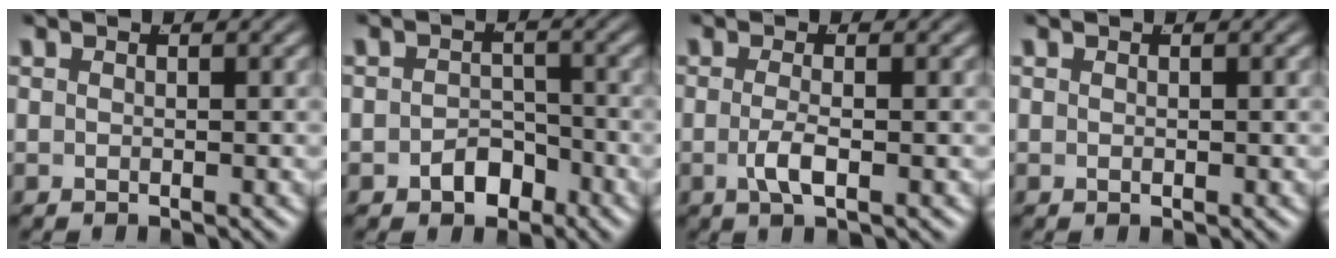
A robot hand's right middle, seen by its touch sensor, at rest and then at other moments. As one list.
[{"total": 2.9, "force": [-2.1, 1.8, 0.7], "torque": [0.003, -0.008, -0.032]}, {"total": 2.0, "force": [-0.9, -0.1, 1.8], "torque": [-0.037, -0.013, -0.010]}, {"total": 0.0}]